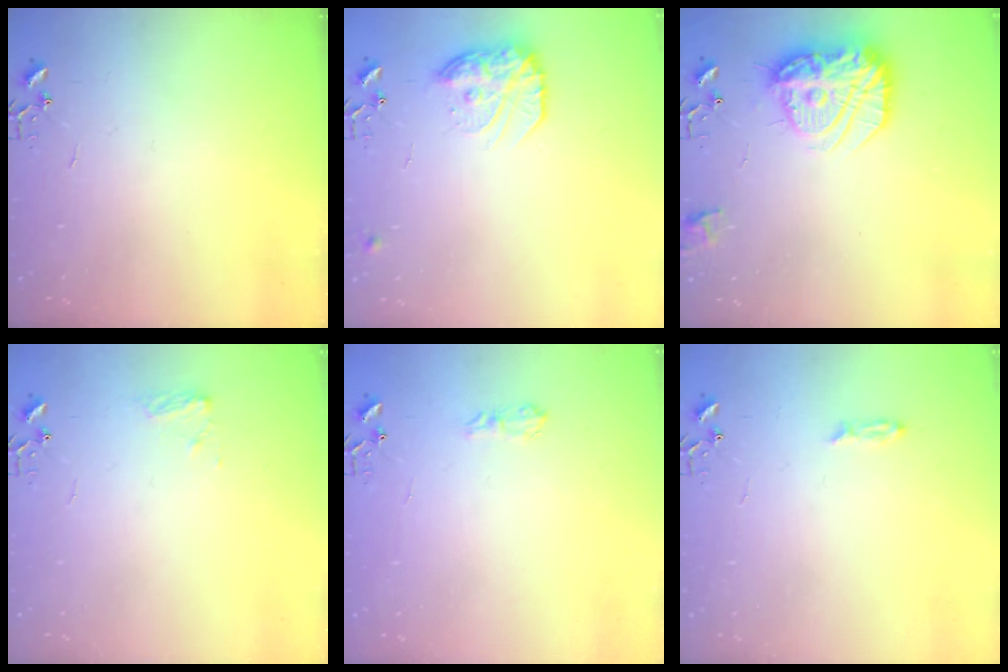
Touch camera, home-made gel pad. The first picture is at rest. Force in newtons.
{"total": 15.0, "press": 15.0, "slide": 1.2}
{"total": 17.7, "press": 17.7, "slide": 1.2}
{"total": 7.2, "press": 7.2, "slide": 0.5}
{"total": 7.0, "press": 6.9, "slide": 0.9}
{"total": 3.2, "press": 3.1, "slide": 0.3}